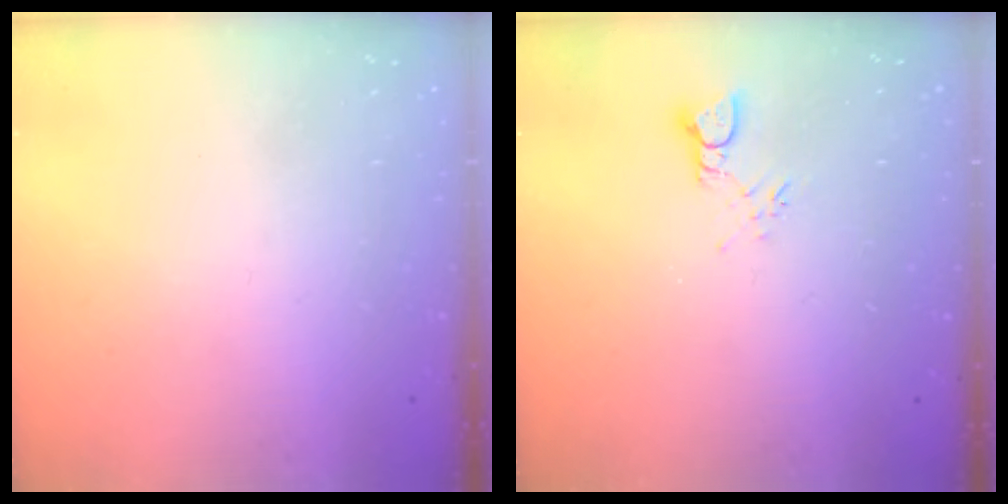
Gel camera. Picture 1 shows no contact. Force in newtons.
{"total": 3.4, "press": 3.4, "slide": 0.3}